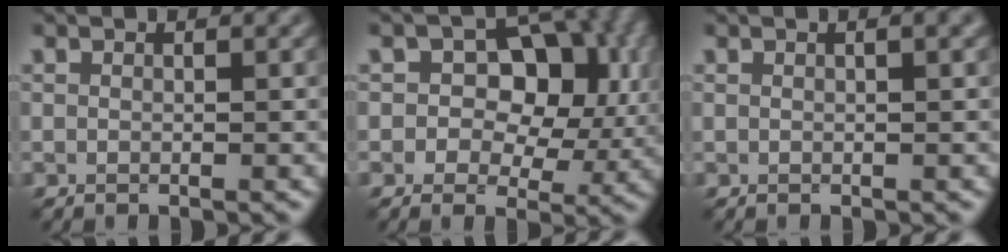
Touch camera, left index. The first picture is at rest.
{"total": 10.3, "force": [2.4, 7.3, 6.8], "torque": [-0.075, 0.012, 0.019]}
{"total": 1.3, "force": [0.6, 0.3, 1.1], "torque": [-0.015, 0.006, 0.005]}